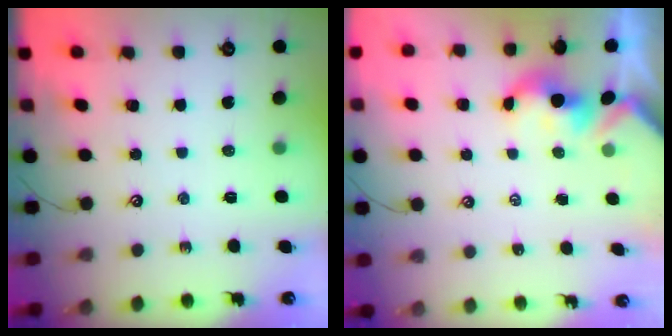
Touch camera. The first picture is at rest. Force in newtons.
{"total": 1.8, "press": 1.8, "slide": 0.2}